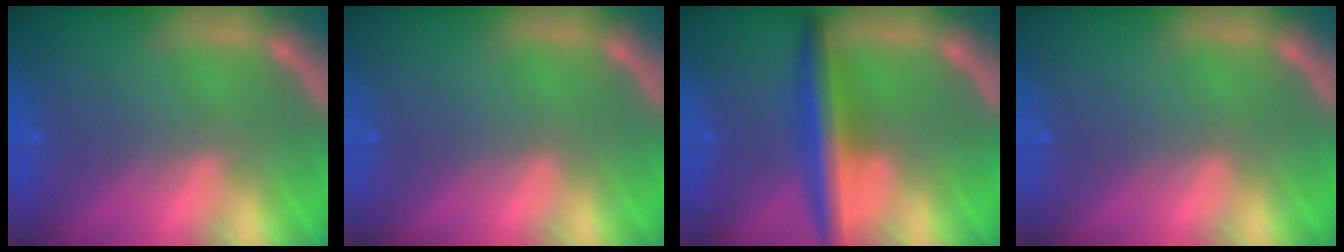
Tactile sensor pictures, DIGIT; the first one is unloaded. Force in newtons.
{"total": 0.0}
{"total": 5.0}
{"total": 0.0}